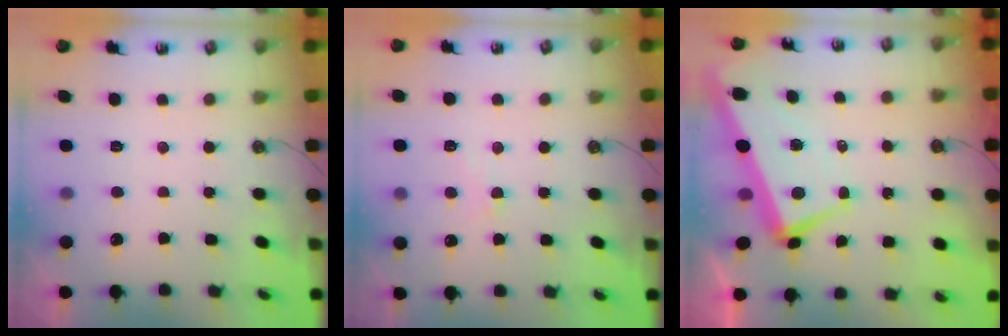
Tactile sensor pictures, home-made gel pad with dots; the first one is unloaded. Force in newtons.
{"total": 2.4, "press": 2.4, "slide": 0.6}
{"total": 2.0, "press": 1.6, "slide": 1.2}